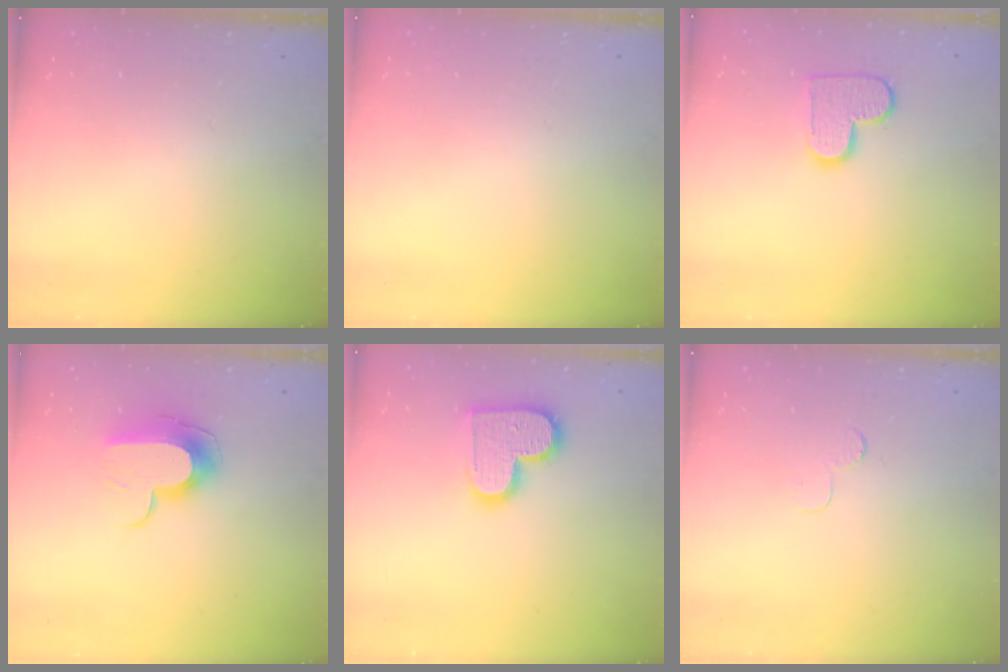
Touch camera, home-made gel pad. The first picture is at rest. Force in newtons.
{"total": 0.0}
{"total": 9.8, "press": 9.8, "slide": 0.6}
{"total": 10.0, "press": 9.9, "slide": 1.1}
{"total": 14.2, "press": 14.2, "slide": 1.1}
{"total": 3.7, "press": 3.7, "slide": 0.4}